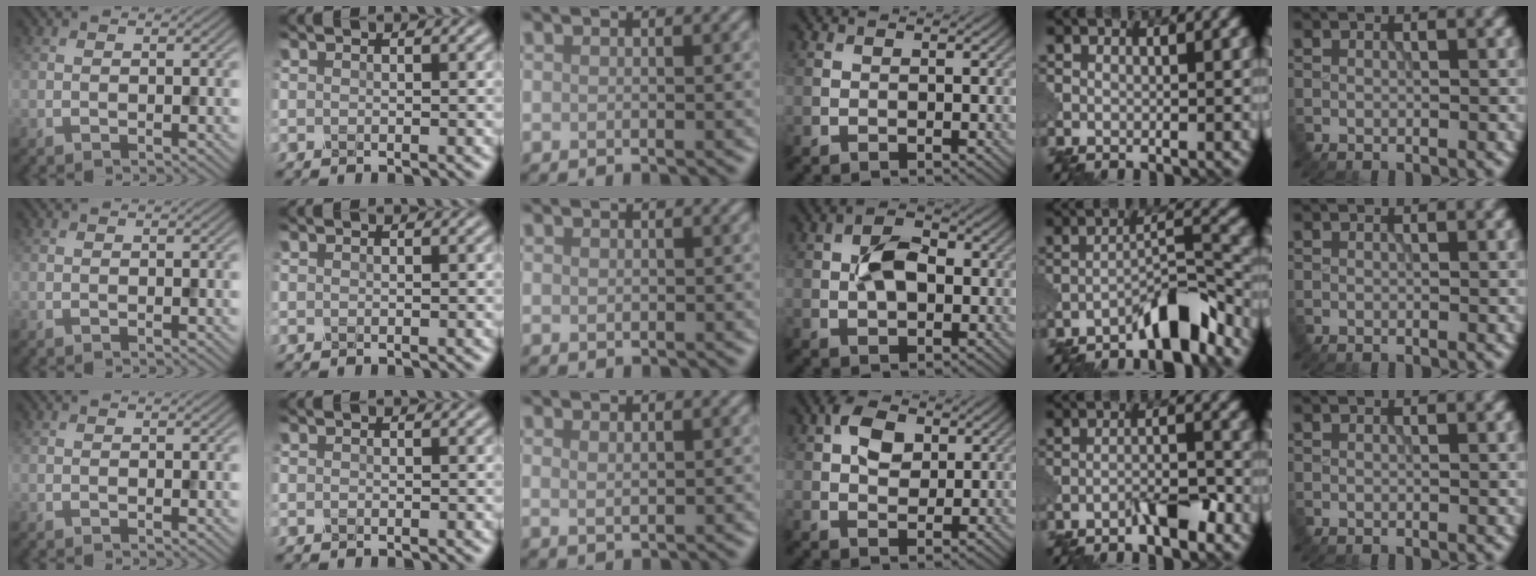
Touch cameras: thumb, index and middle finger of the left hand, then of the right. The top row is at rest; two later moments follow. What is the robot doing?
{"motion": "insert", "object": "pin"}